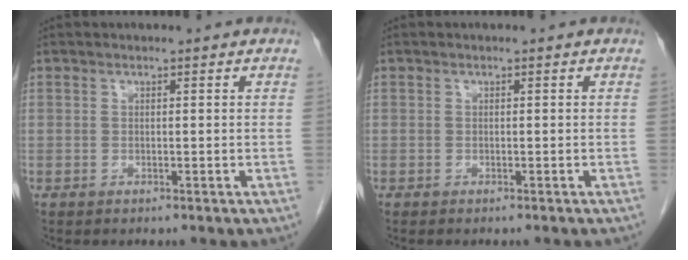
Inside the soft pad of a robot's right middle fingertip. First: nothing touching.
{"total": 1.0, "force": [-0.9, 0.1, 0.4], "torque": [-0.003, 0.000, -0.012]}